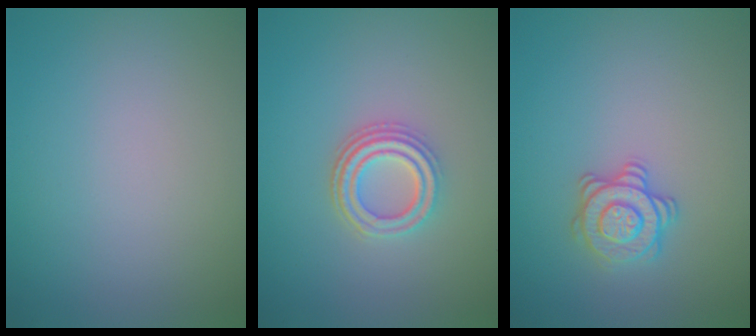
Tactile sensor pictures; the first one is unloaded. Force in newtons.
{"total": 3.6, "press": 3.0, "slide": 2.0}
{"total": 2.8, "press": 2.7, "slide": 0.7}